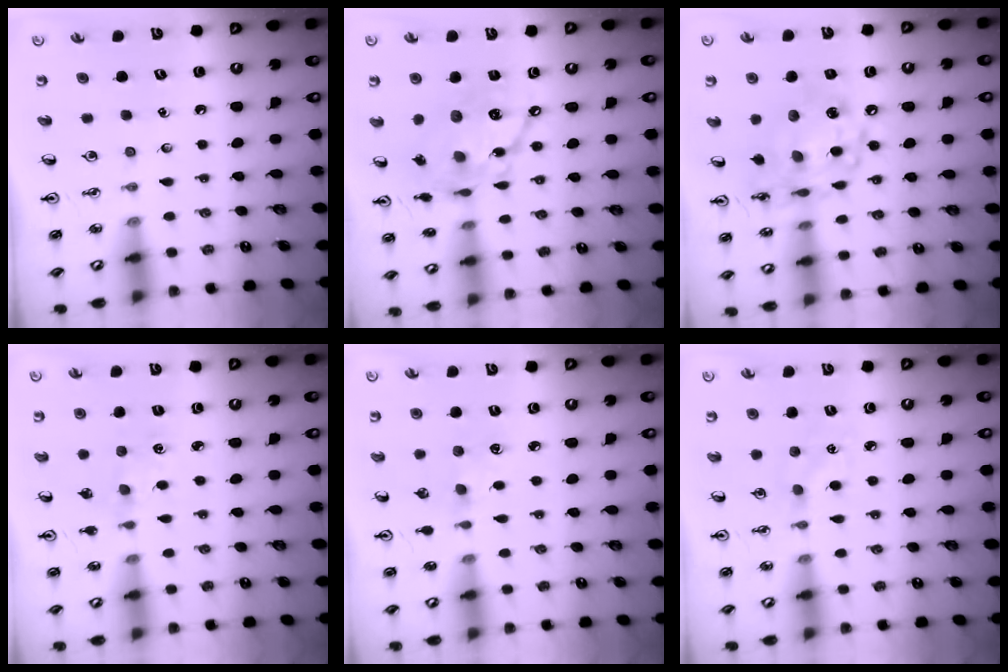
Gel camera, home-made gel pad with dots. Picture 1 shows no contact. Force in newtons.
{"total": 15.3, "press": 15.2, "slide": 1.3}
{"total": 15.0, "press": 14.9, "slide": 1.2}
{"total": 1.4, "press": 1.4, "slide": 0.2}
{"total": 5.4, "press": 5.4, "slide": 0.7}
{"total": 5.7, "press": 5.7, "slide": 0.8}